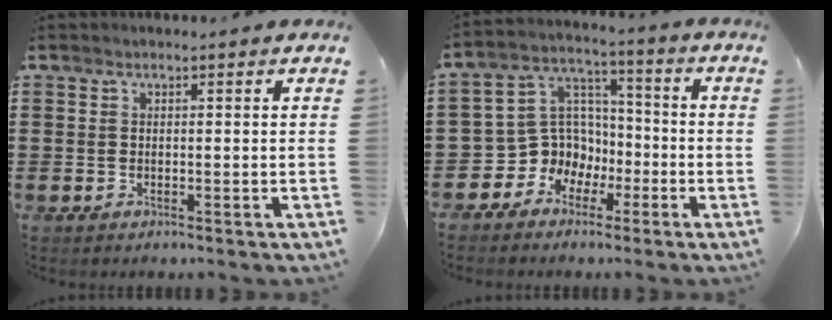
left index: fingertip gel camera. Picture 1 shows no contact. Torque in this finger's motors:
{"motor_torque": [0.15, 0.18, 0.09, 0.00]}